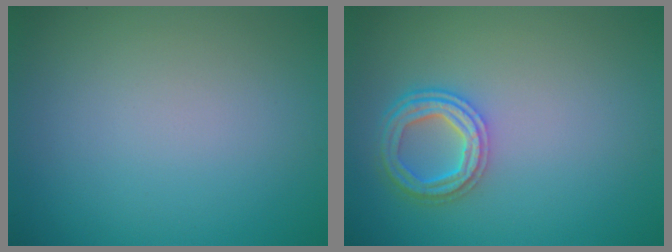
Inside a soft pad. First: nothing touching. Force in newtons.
{"total": 4.0, "press": 3.2, "slide": 2.3}